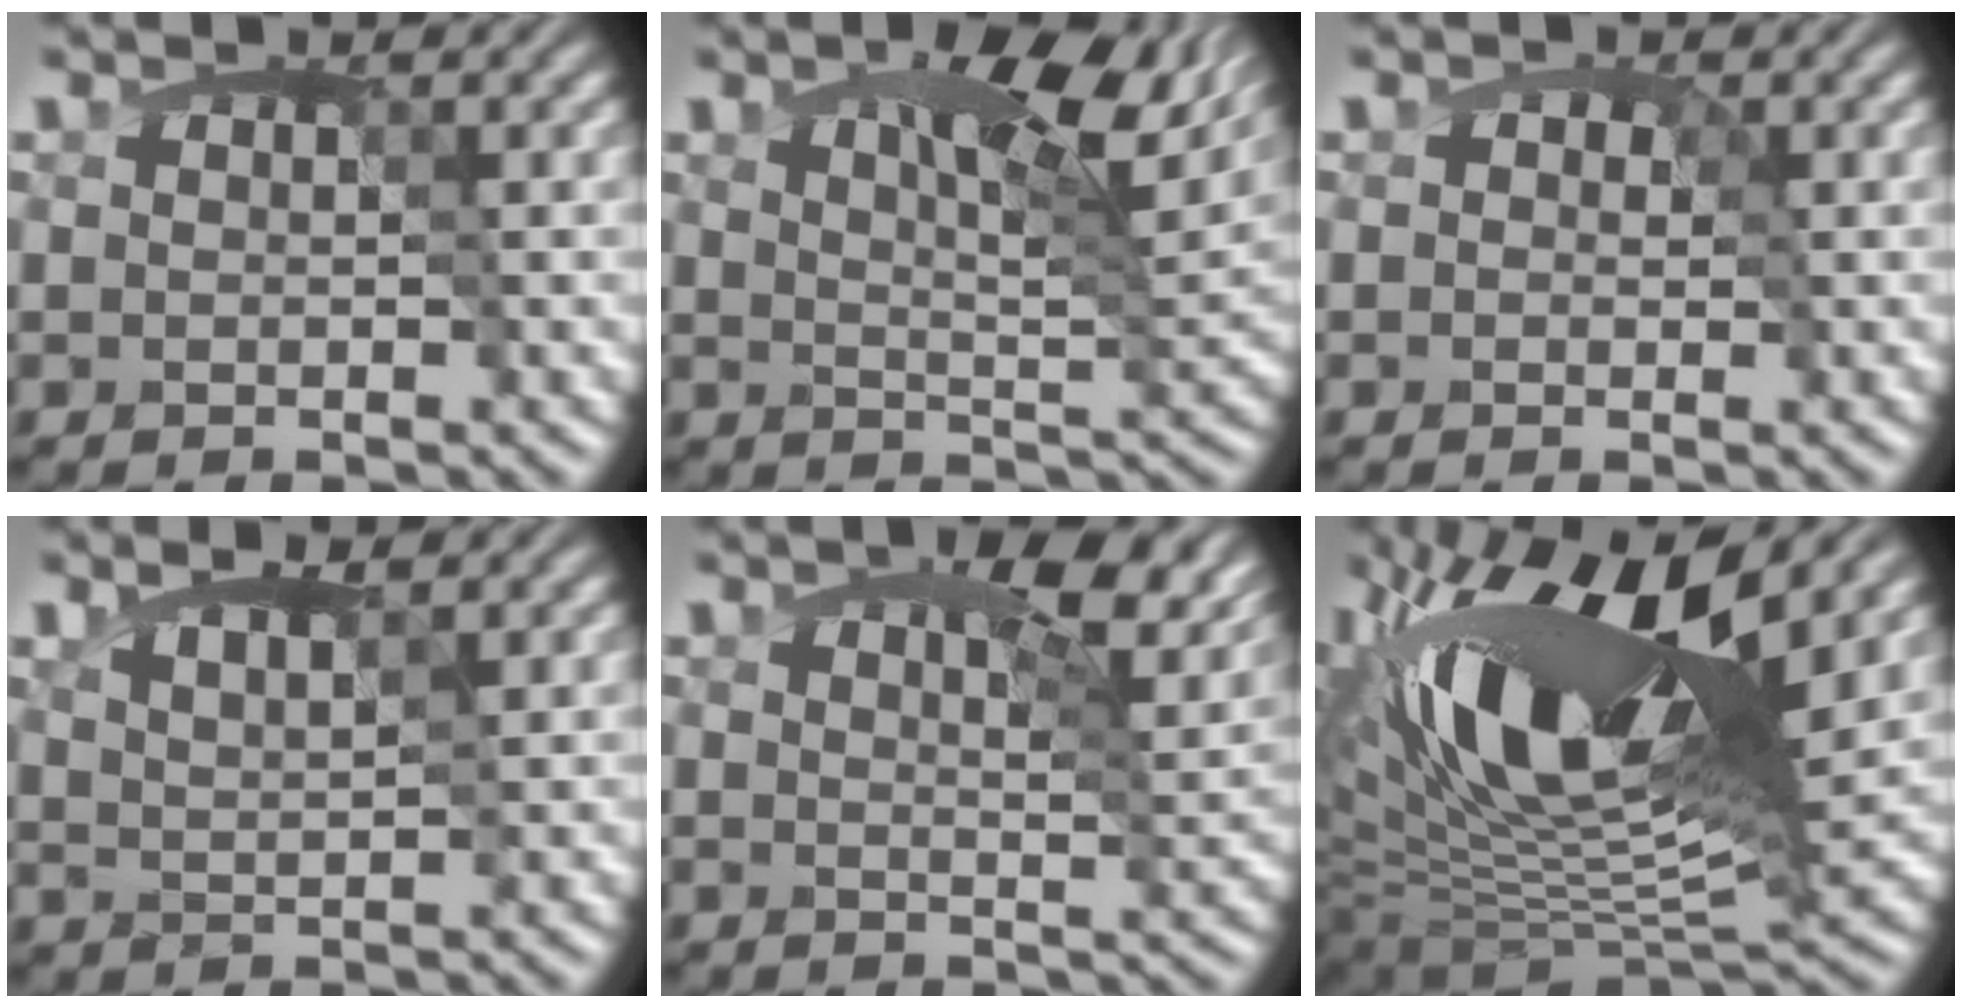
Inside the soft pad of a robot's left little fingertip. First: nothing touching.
{"total": 7.1, "force": [3.7, 2.3, 5.5], "torque": [-0.093, 0.005, 0.065]}
{"total": 1.4, "force": [0.4, 1.1, 0.7], "torque": [-0.021, 0.003, 0.004]}
{"total": 0.9, "force": [0.1, 0.2, 0.9], "torque": [-0.020, -0.004, 0.004]}
{"total": 7.1, "force": [4.7, 2.5, 4.8], "torque": [-0.074, 0.008, 0.053]}
{"total": 13.3, "force": [3.8, 5.8, 11.3], "torque": [-0.207, 0.014, 0.058]}